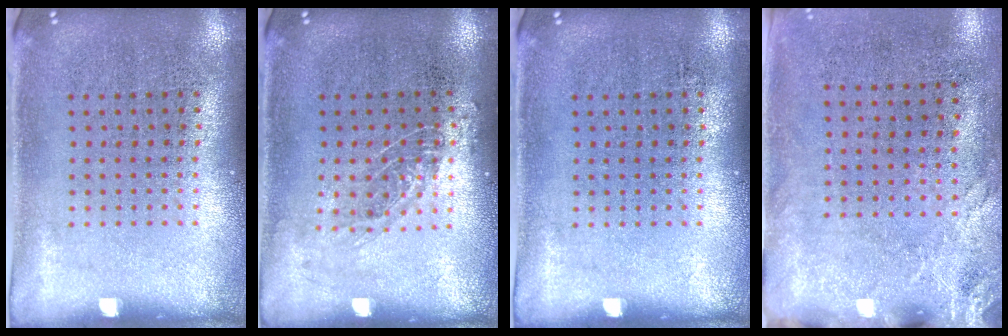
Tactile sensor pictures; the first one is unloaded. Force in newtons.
{"total": 0.9, "press": 0.8, "slide": 0.4}
{"total": 0.0}
{"total": 2.6, "press": 2.0, "slide": 1.6}